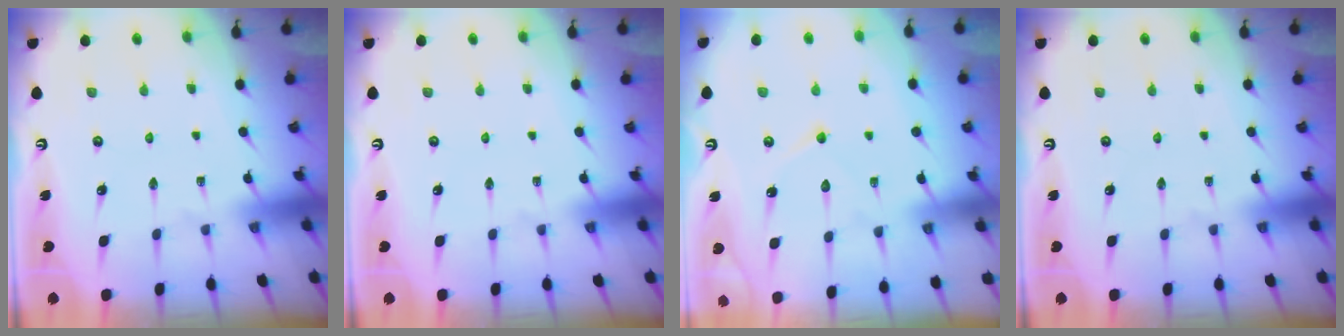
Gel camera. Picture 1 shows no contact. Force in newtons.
{"total": 0.0}
{"total": 5.7, "press": 5.7, "slide": 0.6}
{"total": 0.0}